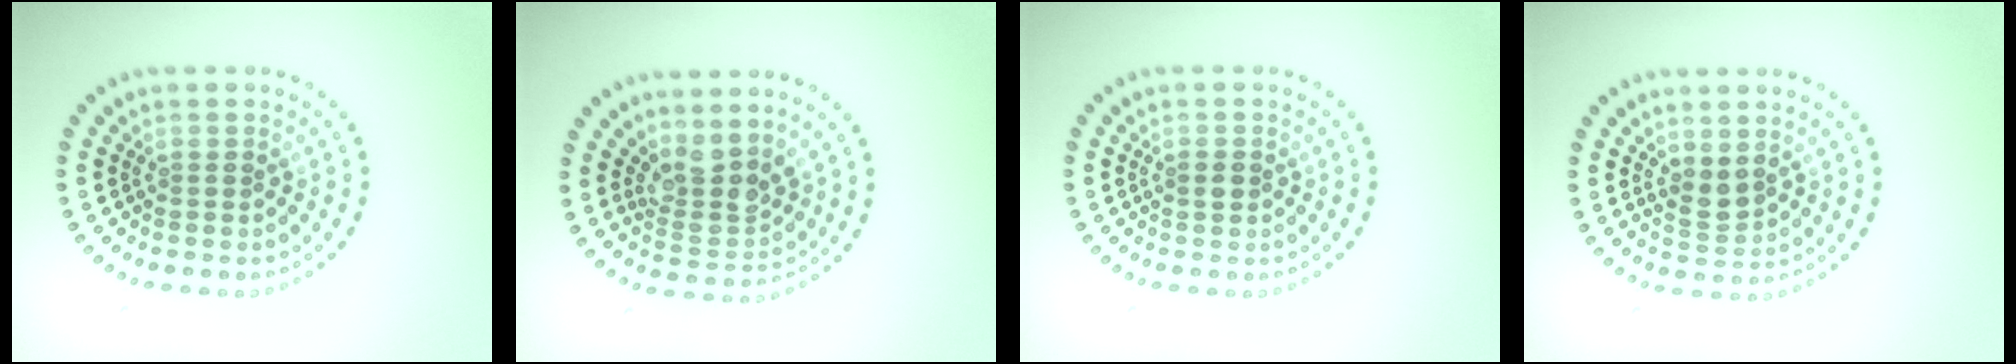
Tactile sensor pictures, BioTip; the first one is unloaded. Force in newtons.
{"total": 3.6, "press": 2.8, "slide": 2.3}
{"total": 1.2, "press": 1.2, "slide": 0.0}
{"total": 1.8, "press": 1.5, "slide": 1.1}